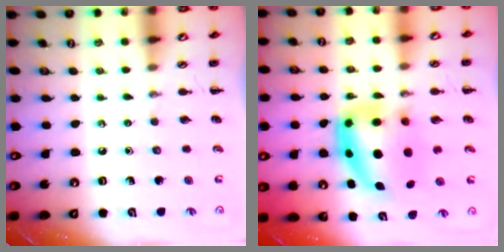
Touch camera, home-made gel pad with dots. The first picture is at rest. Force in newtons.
{"total": 11.8, "press": 11.4, "slide": 3.1}